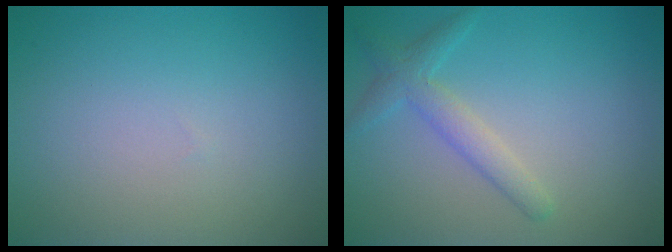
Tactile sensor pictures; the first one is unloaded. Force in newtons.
{"total": 2.5, "press": 2.5, "slide": 0.2}